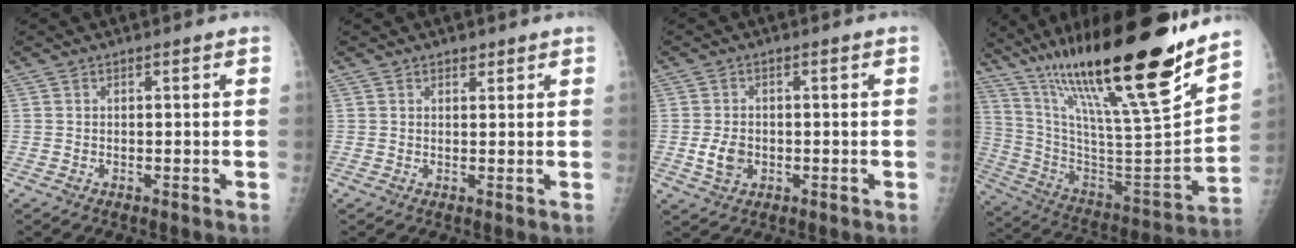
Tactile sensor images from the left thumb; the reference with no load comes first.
{"total": 1.6, "force": [1.2, 0.9, 0.5], "torque": [0.004, -0.007, 0.015]}
{"total": 4.2, "force": [-0.7, 3.1, 2.7], "torque": [-0.043, -0.002, -0.007]}
{"total": 32.1, "force": [22.9, 4.4, 22.0], "torque": [-0.348, -0.088, 0.384]}